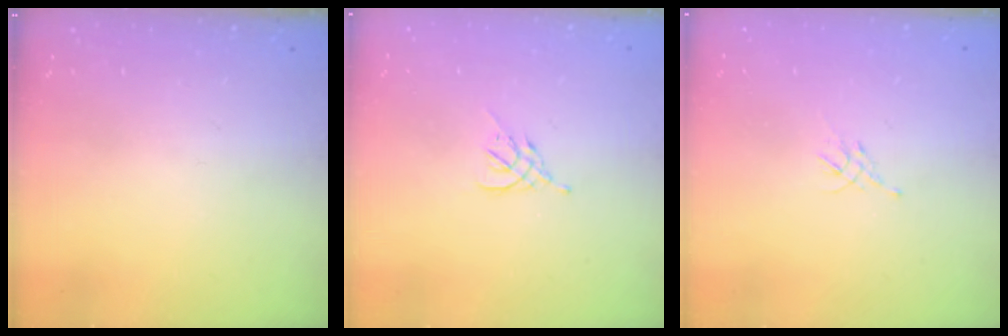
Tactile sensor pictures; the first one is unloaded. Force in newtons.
{"total": 2.6, "press": 2.5, "slide": 0.7}
{"total": 3.1, "press": 3.0, "slide": 0.8}